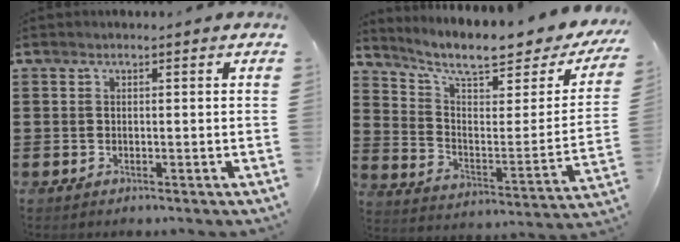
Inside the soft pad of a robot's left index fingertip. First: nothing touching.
{"total": 7.9, "force": [6.5, 1.1, 4.3], "torque": [-0.105, -0.046, 0.106]}